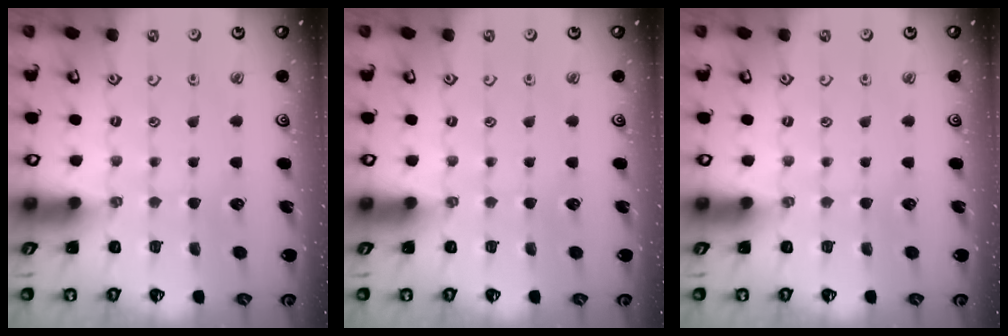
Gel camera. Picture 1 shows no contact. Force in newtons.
{"total": 0.0}
{"total": 0.0}